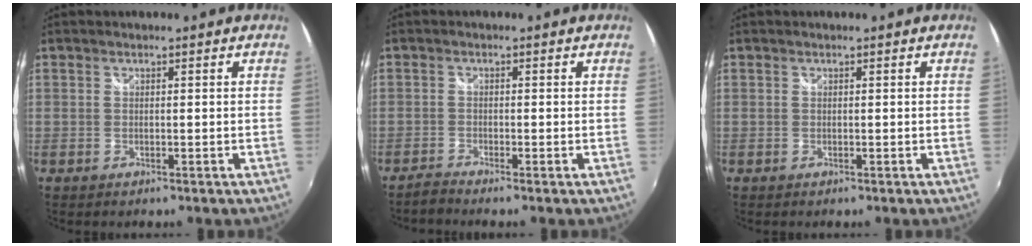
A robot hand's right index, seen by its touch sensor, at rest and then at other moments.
{"total": 1.6, "force": [-1.5, -0.3, 0.4], "torque": [-0.015, -0.006, -0.037]}
{"total": 0.0}